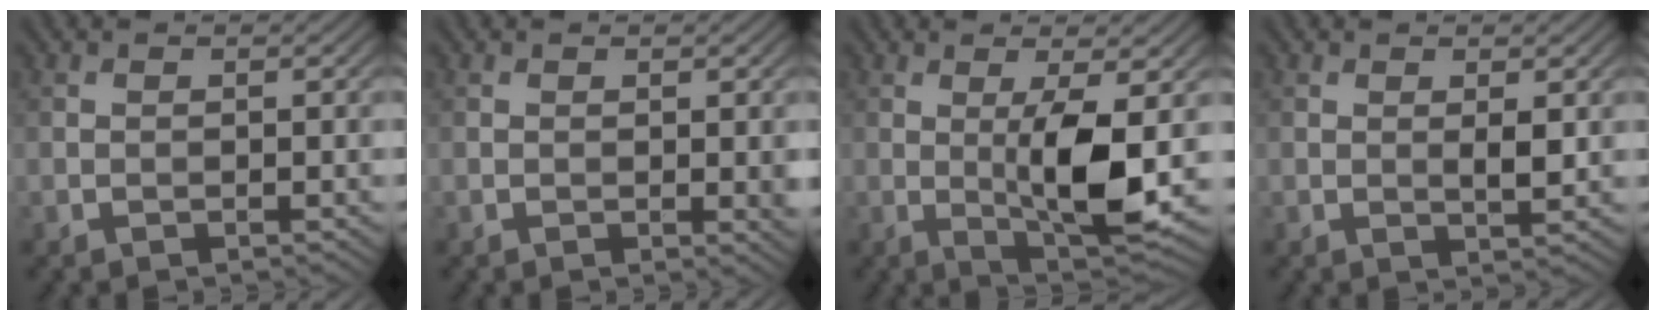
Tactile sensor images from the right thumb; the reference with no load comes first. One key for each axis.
{"total": 1.3, "fx": 0.2, "fy": 0.2, "fz": 1.2, "tx": -0.016, "ty": -0.005, "tz": 0.001}
{"total": 7.7, "fx": 0.1, "fy": 1.6, "fz": 7.5, "tx": -0.136, "ty": -0.002, "tz": 0.006}
{"total": 1.9, "fx": 0.5, "fy": 0.5, "fz": 1.7, "tx": -0.036, "ty": -0.006, "tz": 0.011}